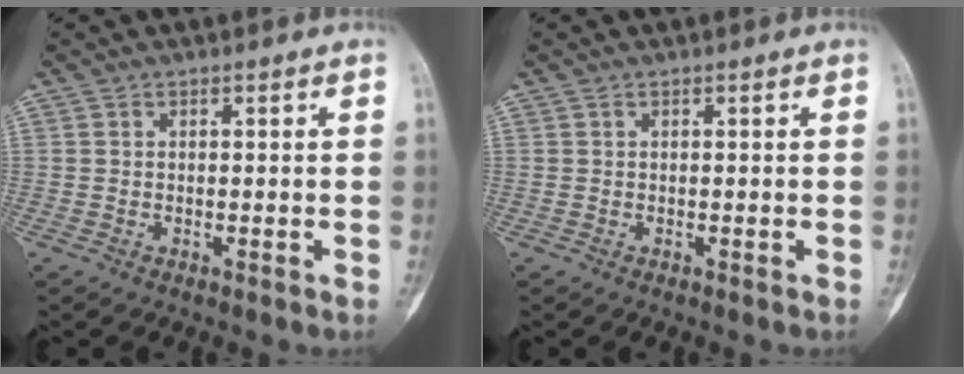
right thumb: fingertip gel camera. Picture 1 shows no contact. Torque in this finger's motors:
{"motor_torque": [0.09, -0.09, 0.06, -0.05, 0.00]}